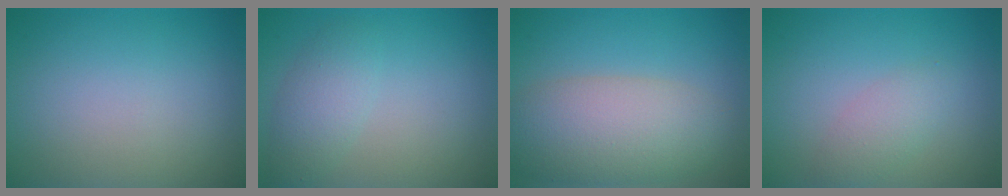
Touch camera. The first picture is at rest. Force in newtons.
{"total": 2.6, "press": 2.6, "slide": 0.2}
{"total": 7.2, "press": 7.2, "slide": 0.7}
{"total": 2.1, "press": 2.1, "slide": 0.0}